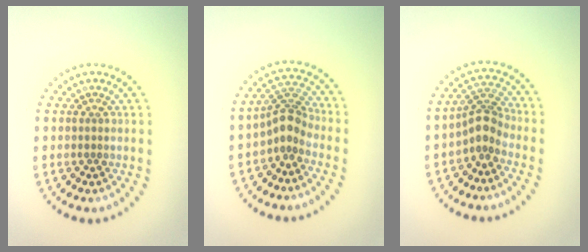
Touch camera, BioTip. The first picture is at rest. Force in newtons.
{"total": 2.9, "press": 2.1, "slide": 2.0}
{"total": 2.8, "press": 2.0, "slide": 2.0}